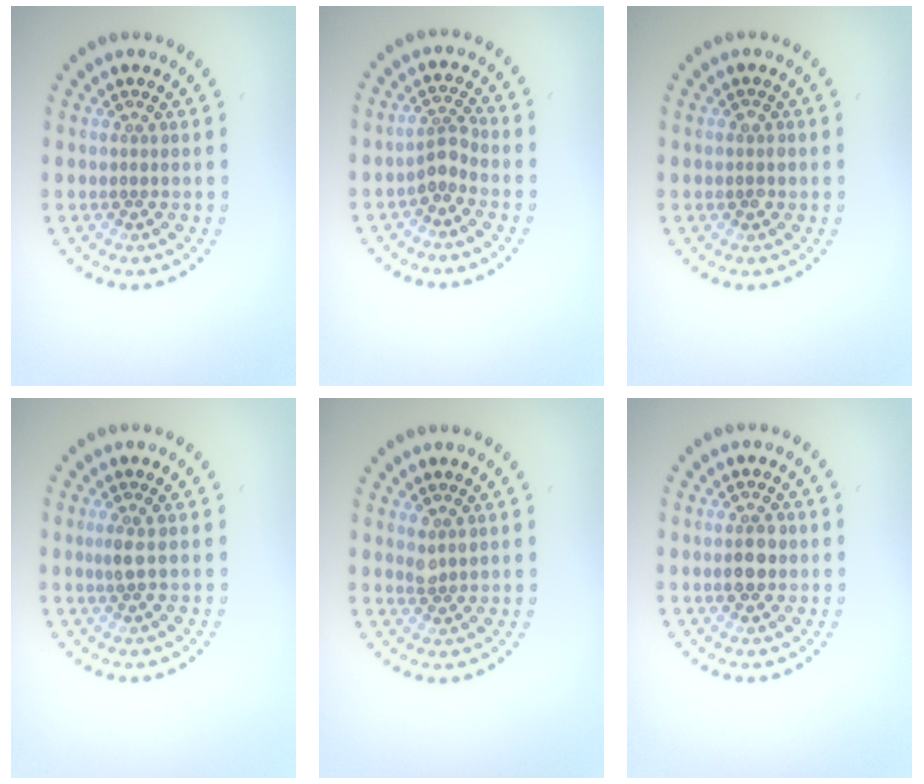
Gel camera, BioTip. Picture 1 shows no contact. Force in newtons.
{"total": 2.1, "press": 1.6, "slide": 1.4}
{"total": 1.1, "press": 1.1, "slide": 0.4}
{"total": 0.9, "press": 0.8, "slide": 0.4}
{"total": 1.2, "press": 1.1, "slide": 0.5}
{"total": 2.8, "press": 2.8, "slide": 0.0}